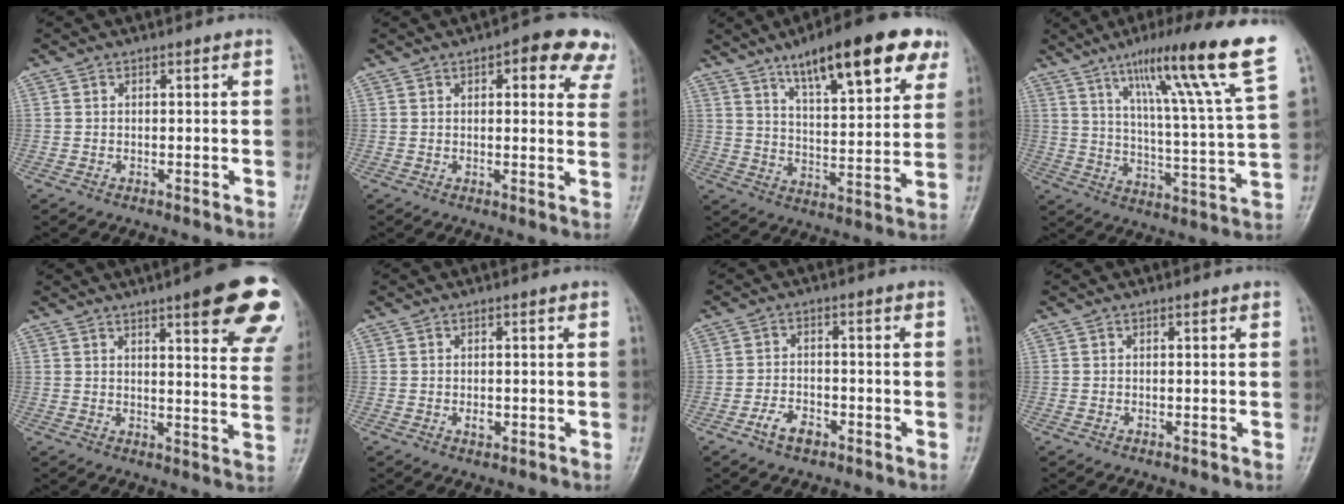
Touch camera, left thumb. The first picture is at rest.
{"total": 11.0, "force": [6.2, 4.5, 7.8], "torque": [-0.049, -0.016, 0.058]}
{"total": 19.0, "force": [11.1, 5.3, 14.5], "torque": [-0.182, -0.036, 0.169]}
{"total": 20.9, "force": [12.2, 0.8, 16.9], "torque": [-0.243, -0.045, 0.181]}
{"total": 18.2, "force": [10.4, 4.1, 14.4], "torque": [-0.154, -0.036, 0.117]}
{"total": 1.6, "force": [-0.3, 1.0, 1.1], "torque": [-0.014, 0.000, -0.005]}
{"total": 4.2, "force": [-2.6, 2.3, 2.4], "torque": [-0.042, 0.019, -0.048]}
{"total": 0.0}